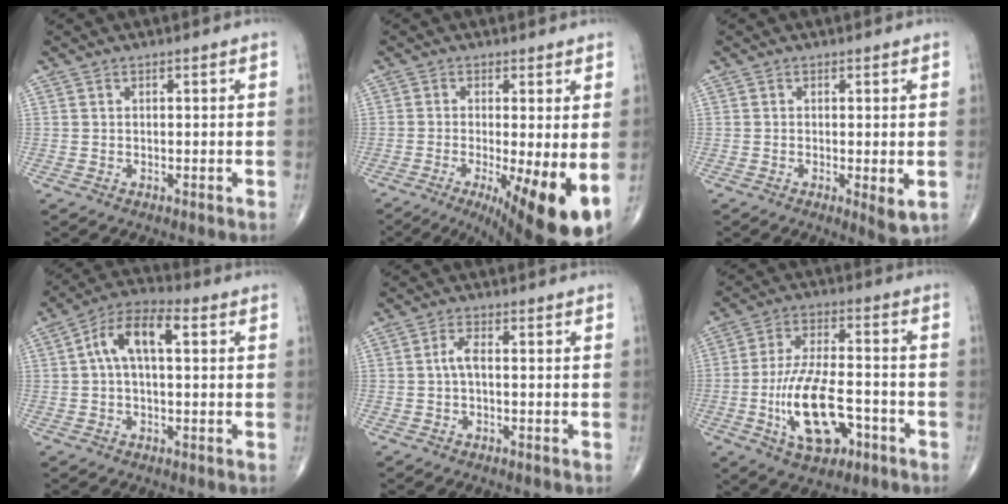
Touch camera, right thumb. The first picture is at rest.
{"total": 13.7, "force": [-3.6, 3.1, 12.8], "torque": [-0.171, -0.019, -0.042]}
{"total": 3.4, "force": [-0.5, 0.9, 3.2], "torque": [-0.052, -0.013, -0.010]}
{"total": 9.8, "force": [1.9, 4.6, 8.4], "torque": [-0.157, 0.035, 0.026]}
{"total": 2.5, "force": [-0.1, 0.8, 2.3], "torque": [-0.050, 0.008, -0.004]}
{"total": 14.7, "force": [-5.0, 6.9, 12.0], "torque": [-0.213, 0.025, -0.082]}